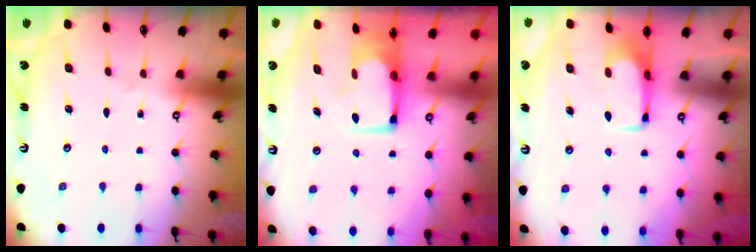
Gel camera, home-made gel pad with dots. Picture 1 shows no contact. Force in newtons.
{"total": 3.8, "press": 3.7, "slide": 0.4}
{"total": 1.6, "press": 1.5, "slide": 0.4}